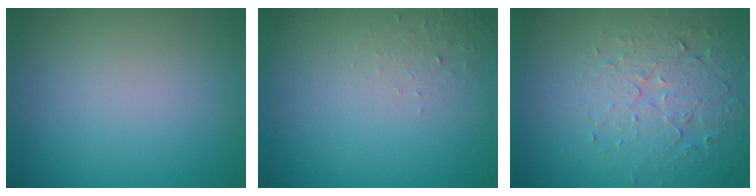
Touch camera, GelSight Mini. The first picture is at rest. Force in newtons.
{"total": 1.2, "press": 1.2, "slide": 0.1}
{"total": 5.3, "press": 3.7, "slide": 3.9}